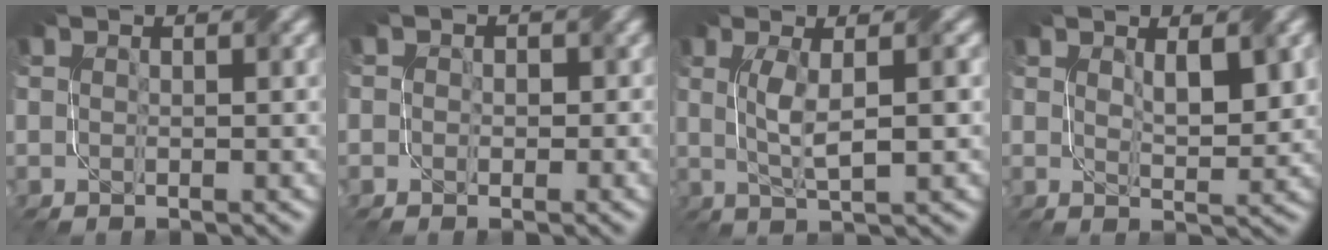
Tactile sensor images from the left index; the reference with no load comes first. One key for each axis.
{"total": 2.2, "fx": 0.3, "fy": 2.0, "fz": 0.9, "tx": 0.002, "ty": 0.004, "tz": -0.014}
{"total": 3.7, "fx": 0.5, "fy": 0.8, "fz": 3.6, "tx": -0.070, "ty": 0.001, "tz": 0.013}
{"total": 2.8, "fx": 1.2, "fy": 1.1, "fz": 2.3, "tx": -0.042, "ty": -0.006, "tz": 0.025}